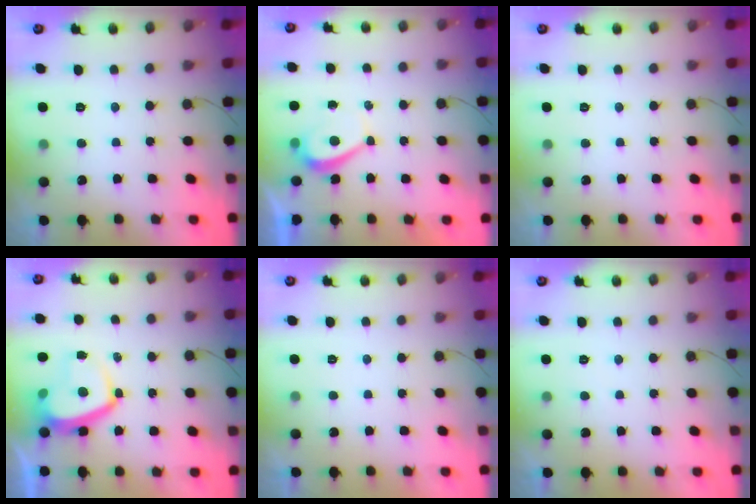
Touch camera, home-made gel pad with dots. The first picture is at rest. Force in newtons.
{"total": 2.7, "press": 2.7, "slide": 0.6}
{"total": 0.0}
{"total": 8.2, "press": 8.1, "slide": 1.3}
{"total": 2.2, "press": 2.2, "slide": 0.3}
{"total": 0.8, "press": 0.7, "slide": 0.5}